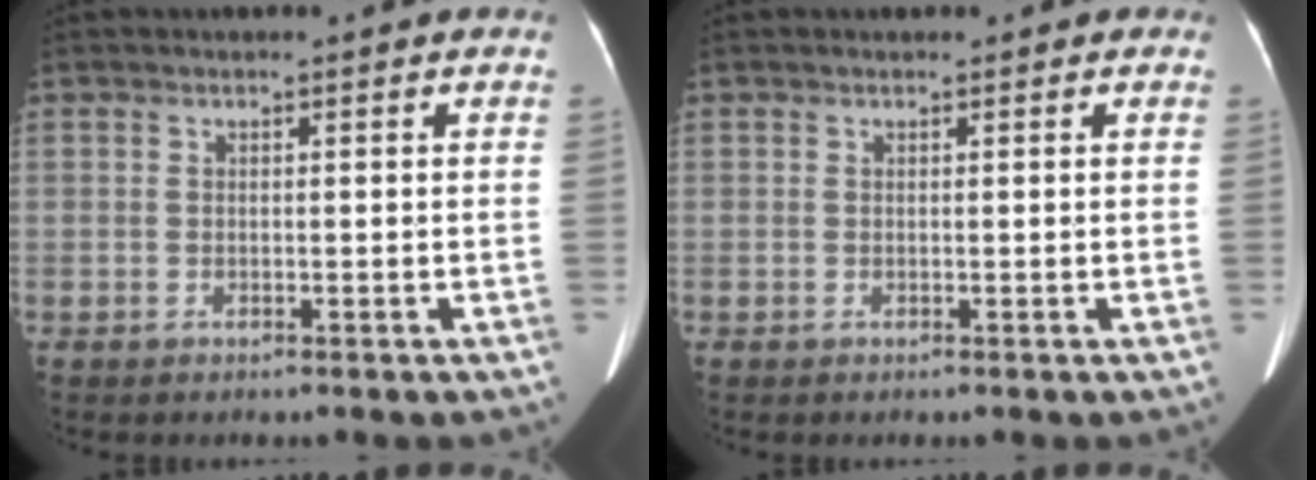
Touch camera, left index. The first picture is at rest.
{"total": 1.5, "force": [1.2, 0.8, 0.6], "torque": [-0.003, 0.018, 0.008]}